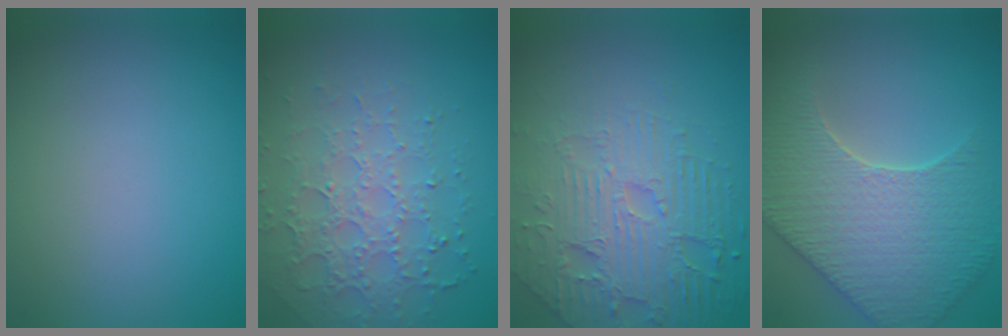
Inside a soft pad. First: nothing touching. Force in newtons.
{"total": 4.6, "press": 4.0, "slide": 2.2}
{"total": 7.1, "press": 5.5, "slide": 4.6}
{"total": 6.2, "press": 5.6, "slide": 2.7}